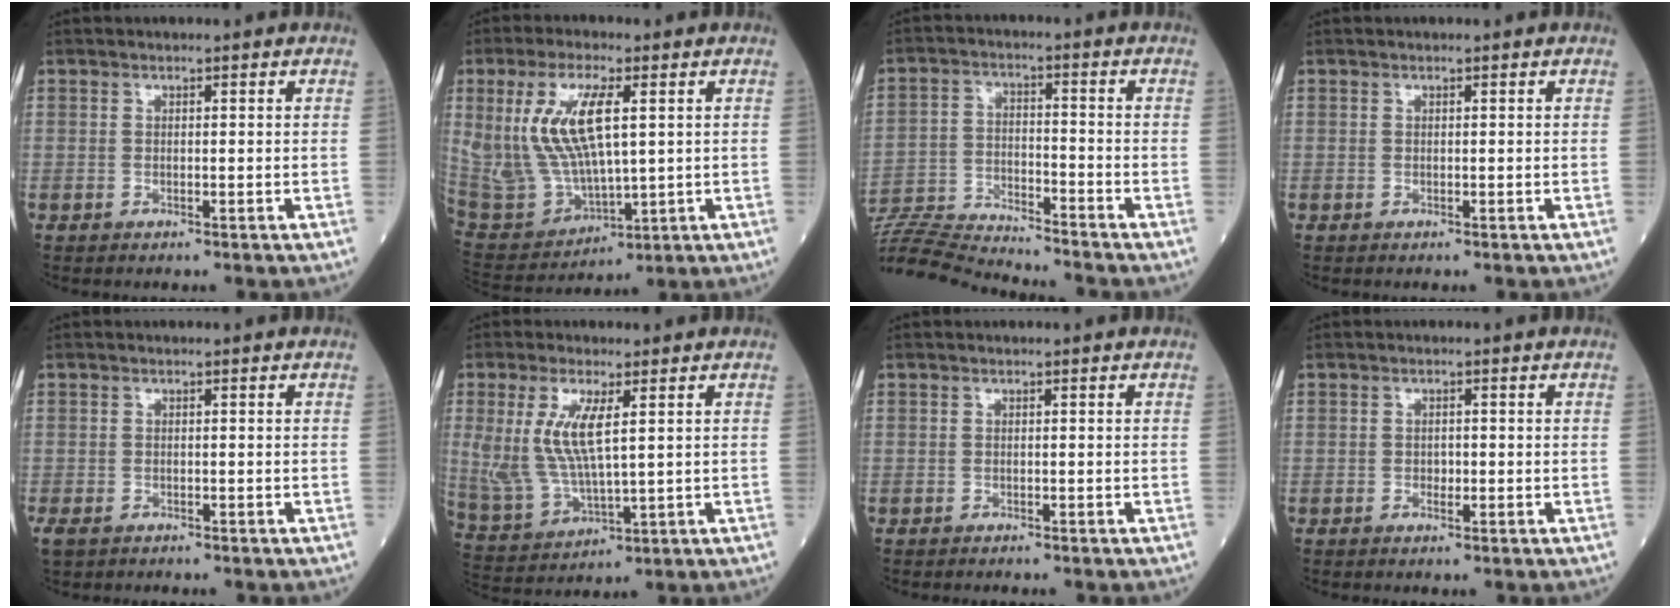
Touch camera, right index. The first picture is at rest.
{"total": 15.3, "force": [4.0, 5.3, 13.8], "torque": [-0.311, 0.003, 0.096]}
{"total": 13.9, "force": [-13.6, -0.6, 2.9], "torque": [-0.053, 0.001, -0.239]}
{"total": 0.0}
{"total": 2.3, "force": [-1.6, 1.1, 1.1], "torque": [-0.031, -0.006, -0.025]}
{"total": 9.9, "force": [2.5, 2.4, 9.3], "torque": [-0.218, -0.005, 0.058]}
{"total": 0.9, "force": [-0.8, 0.1, 0.3], "torque": [-0.008, -0.002, -0.011]}
{"total": 1.0, "force": [-0.4, 0.3, 0.9], "torque": [-0.017, 0.001, -0.006]}